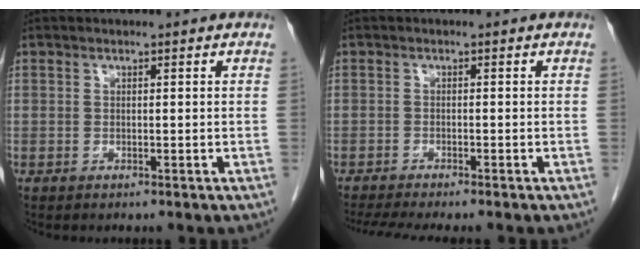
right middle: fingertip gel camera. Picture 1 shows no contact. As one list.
[{"total": 7.0, "force": [-6.0, 0.2, 3.6], "torque": [-0.048, -0.014, -0.095]}]